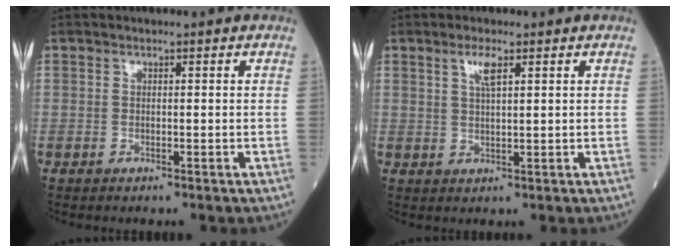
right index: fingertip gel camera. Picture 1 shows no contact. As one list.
[{"total": 2.9, "force": [1.5, 0.3, 2.4], "torque": [-0.051, 0.001, 0.029]}]